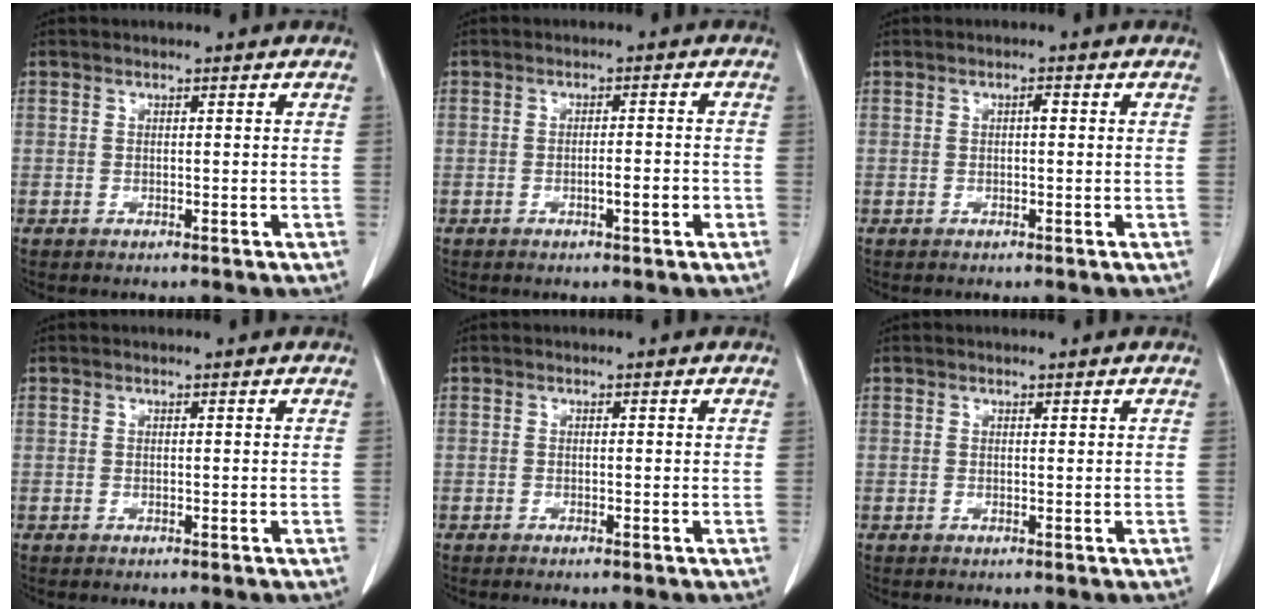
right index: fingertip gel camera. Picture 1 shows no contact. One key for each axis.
{"total": 2.7, "fx": -1.0, "fy": 0.3, "fz": 2.5, "tx": -0.040, "ty": 0.000, "tz": -0.016}
{"total": 0.9, "fx": 0.1, "fy": 0.3, "fz": 0.8, "tx": -0.013, "ty": 0.003, "tz": 0.001}
{"total": 0.0}
{"total": 0.5, "fx": -0.4, "fy": -0.1, "fz": 0.4, "tx": -0.008, "ty": 0.000, "tz": -0.006}
{"total": 0.0}